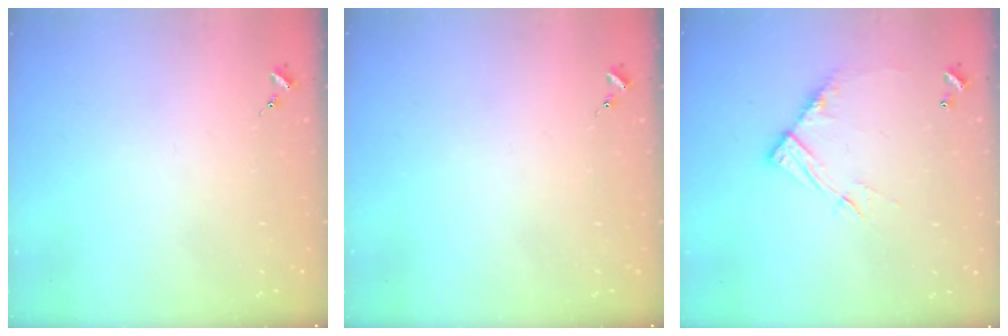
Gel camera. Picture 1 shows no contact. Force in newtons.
{"total": 0.0}
{"total": 11.5, "press": 11.5, "slide": 0.8}